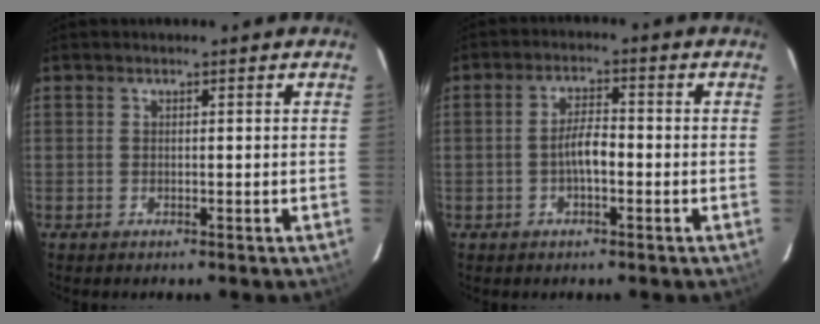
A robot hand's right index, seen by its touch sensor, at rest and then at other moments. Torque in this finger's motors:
{"motor_torque": [1.03, -0.35, 0.56, 0.14]}